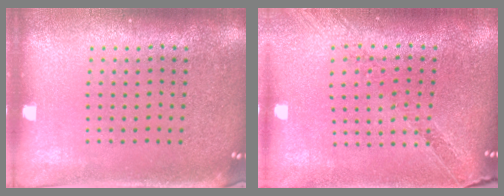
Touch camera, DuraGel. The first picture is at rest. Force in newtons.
{"total": 0.6, "press": 0.6, "slide": 0.1}